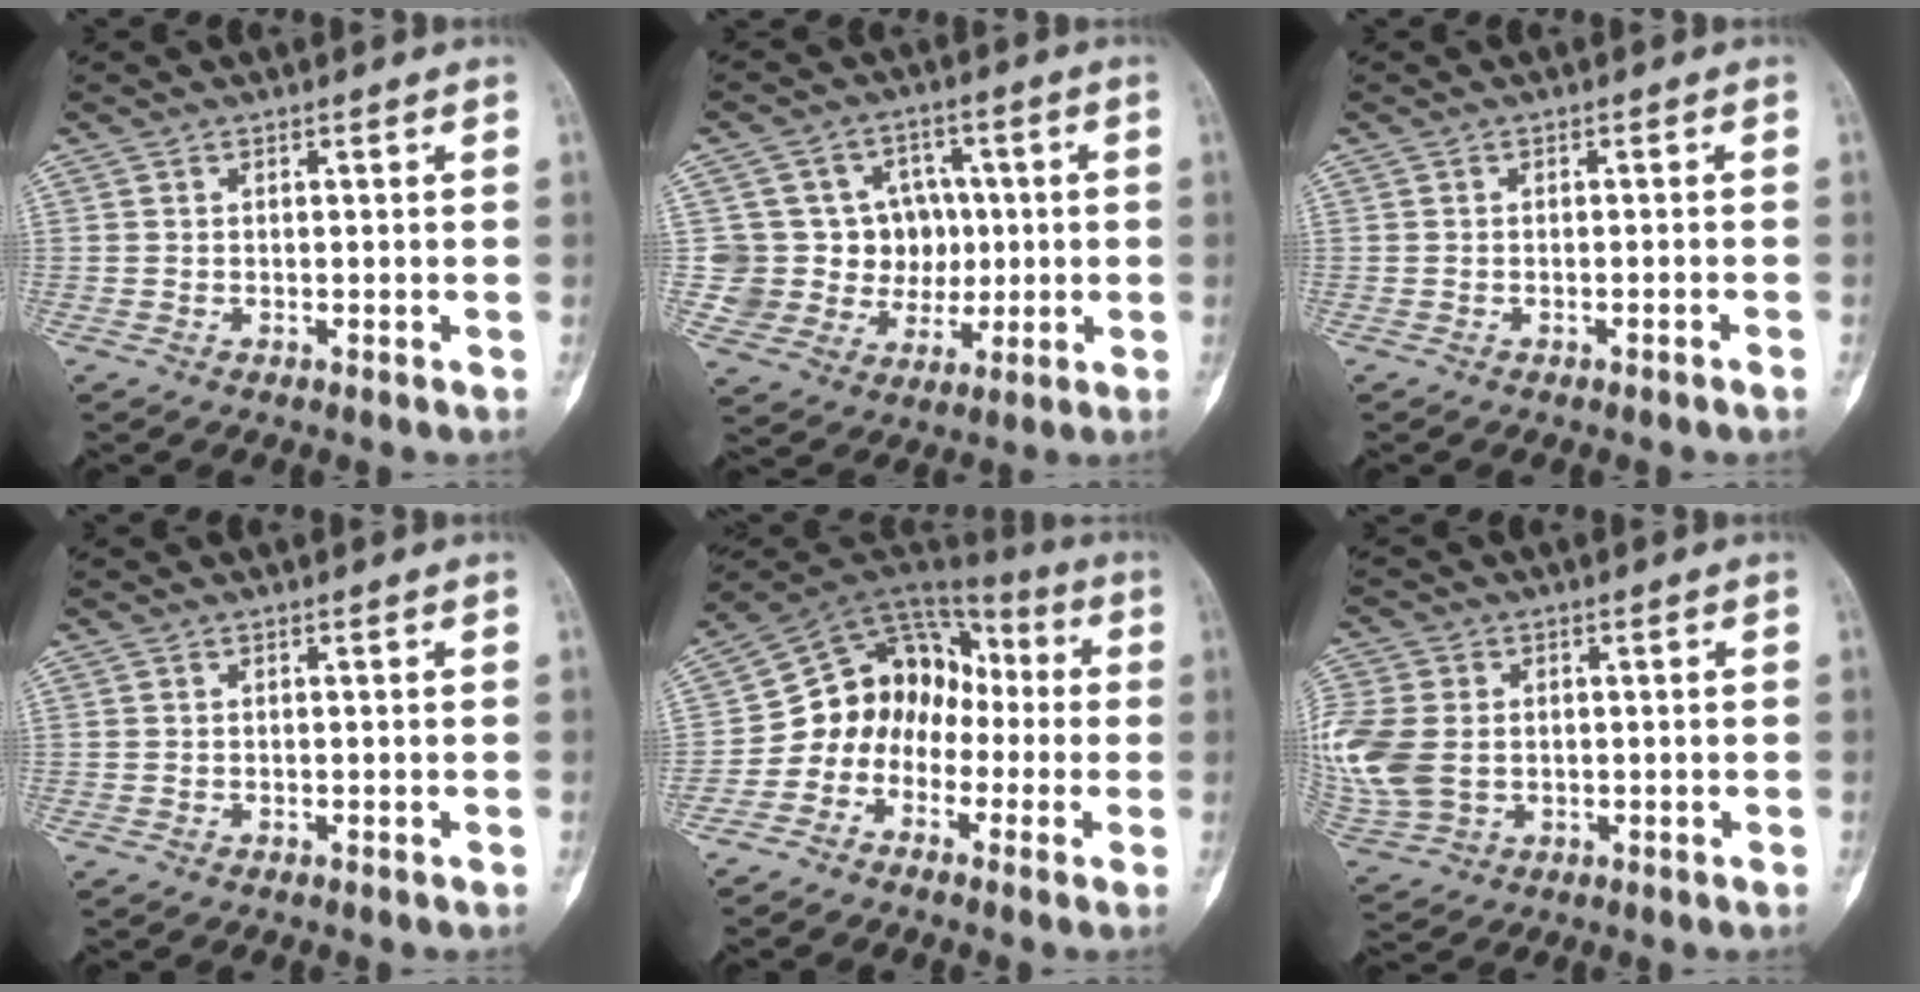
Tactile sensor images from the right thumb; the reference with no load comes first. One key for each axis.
{"total": 13.0, "fx": 0.5, "fy": 11.9, "fz": 5.1, "tx": -0.033, "ty": 0.022, "tz": 0.029}
{"total": 1.3, "fx": -0.9, "fy": -0.2, "fz": 0.9, "tx": -0.023, "ty": 0.009, "tz": -0.008}
{"total": 0.0}
{"total": 11.9, "fx": -3.2, "fy": 10.1, "fz": 5.3, "tx": -0.044, "ty": 0.086, "tz": -0.068}
{"total": 14.8, "fx": 0.4, "fy": 11.2, "fz": 9.6, "tx": -0.255, "ty": 0.000, "tz": 0.023}